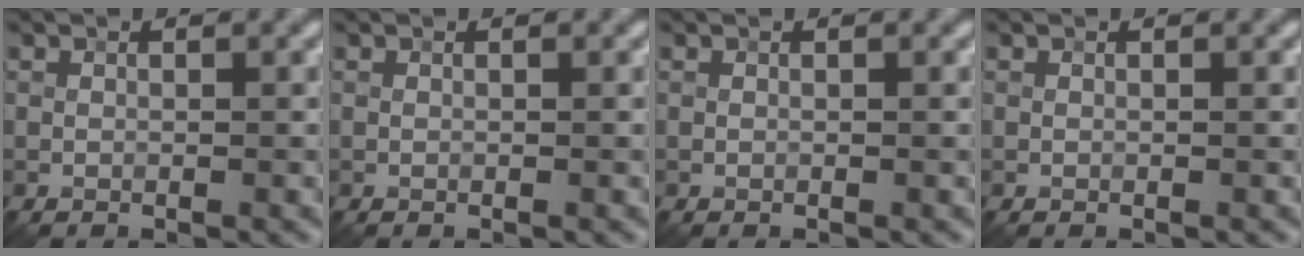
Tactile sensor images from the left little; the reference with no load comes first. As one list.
[{"total": 0.0}, {"total": 0.0}, {"total": 0.0}]